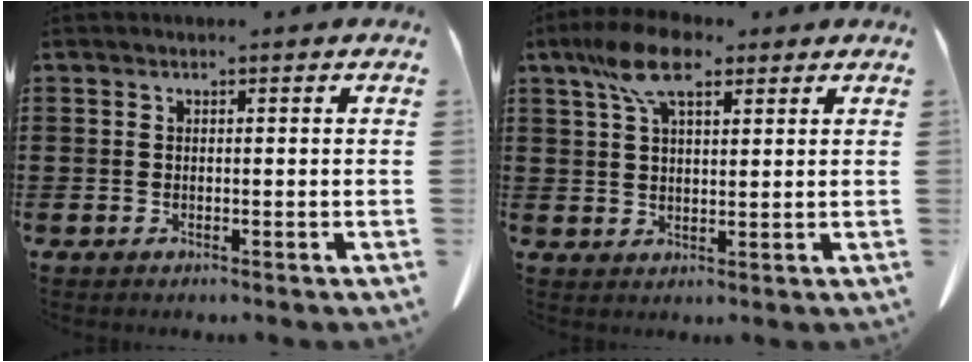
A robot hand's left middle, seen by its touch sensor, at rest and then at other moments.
{"total": 8.4, "force": [5.1, 3.2, 5.8], "torque": [-0.126, 0.006, 0.094]}